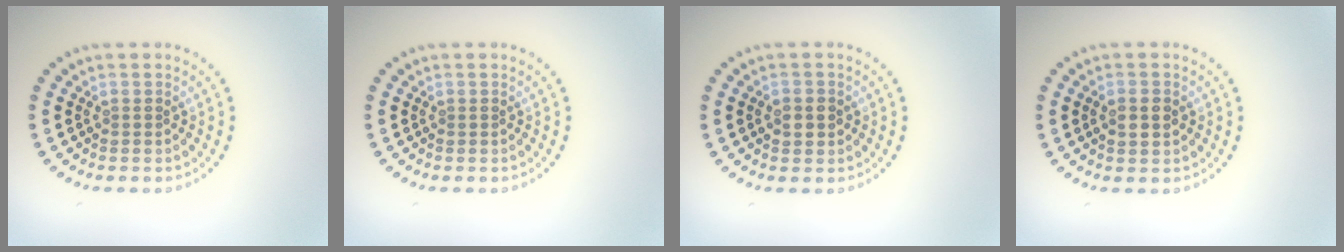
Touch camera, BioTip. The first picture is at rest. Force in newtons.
{"total": 0.0}
{"total": 1.9, "press": 1.8, "slide": 0.4}
{"total": 1.7, "press": 1.7, "slide": 0.2}